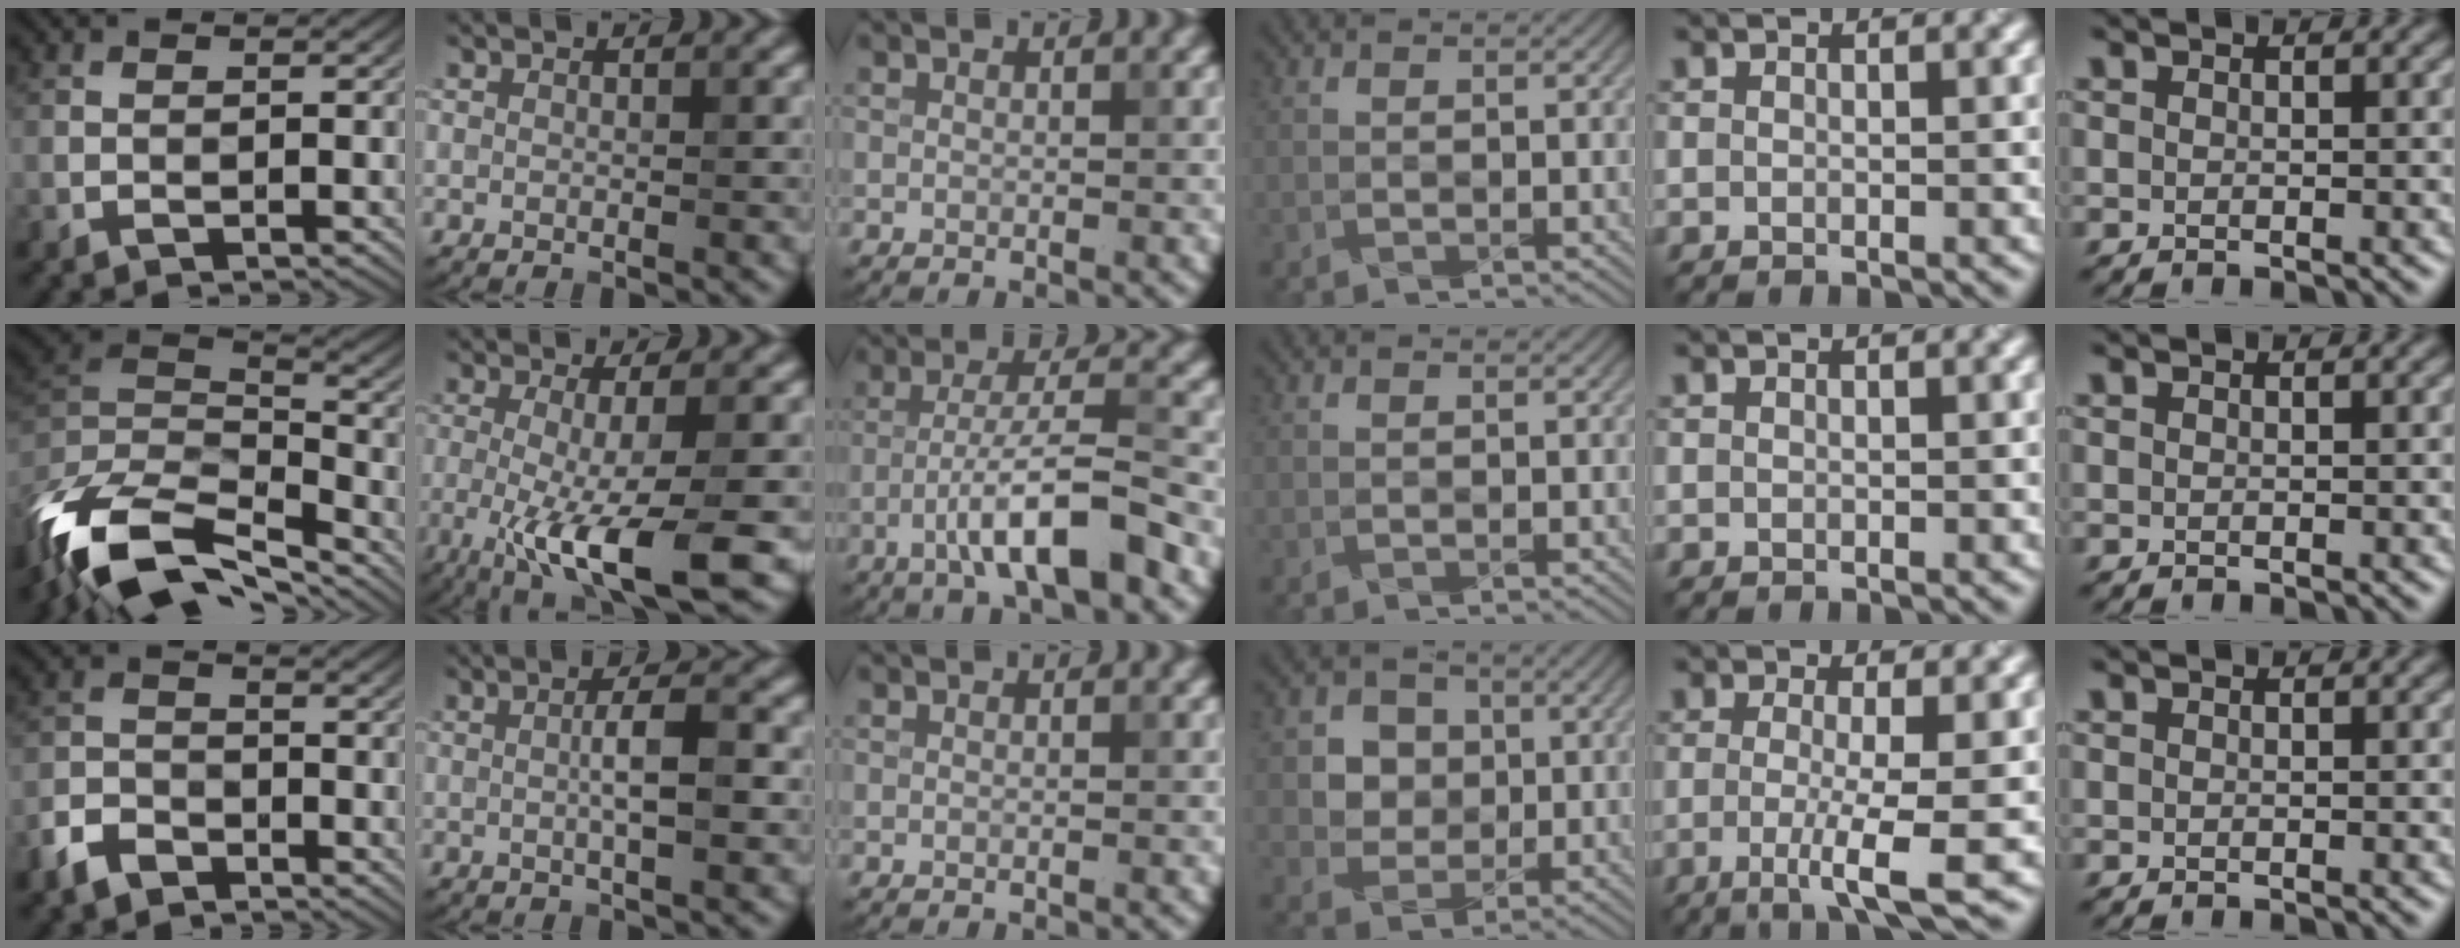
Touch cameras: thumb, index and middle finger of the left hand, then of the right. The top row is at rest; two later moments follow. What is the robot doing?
{"motion": "wrap", "object": "tissue paper"}